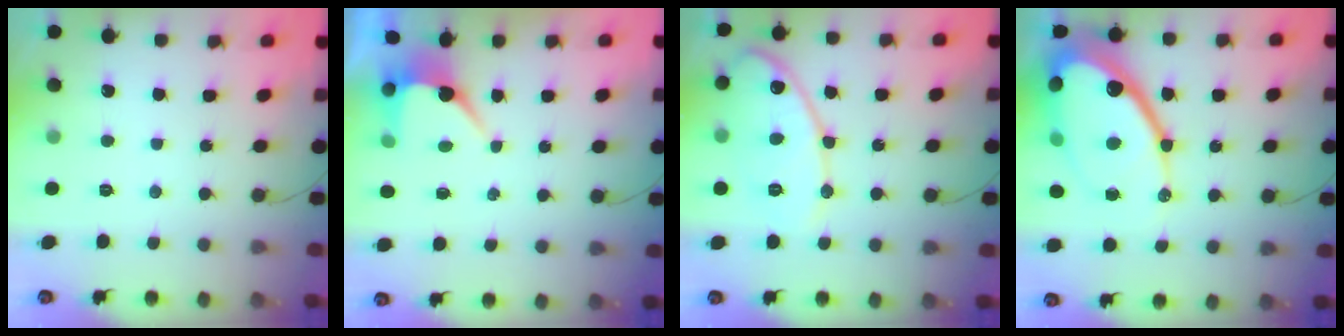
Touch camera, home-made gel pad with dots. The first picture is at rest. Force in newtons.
{"total": 5.7, "press": 5.7, "slide": 0.1}
{"total": 12.9, "press": 12.9, "slide": 0.9}
{"total": 25.5, "press": 25.4, "slide": 2.3}